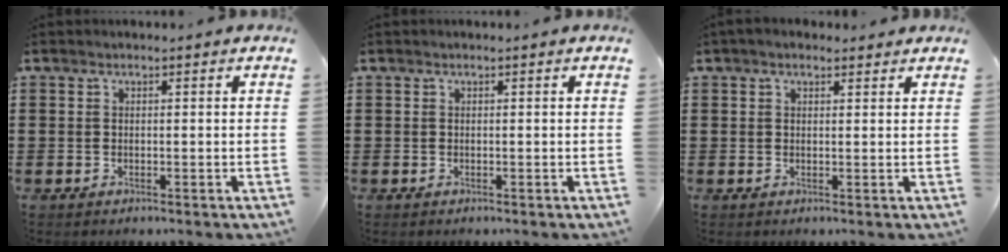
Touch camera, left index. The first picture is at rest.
{"total": 0.0}
{"total": 1.6, "force": [1.2, 0.7, 0.8], "torque": [-0.018, 0.007, 0.022]}